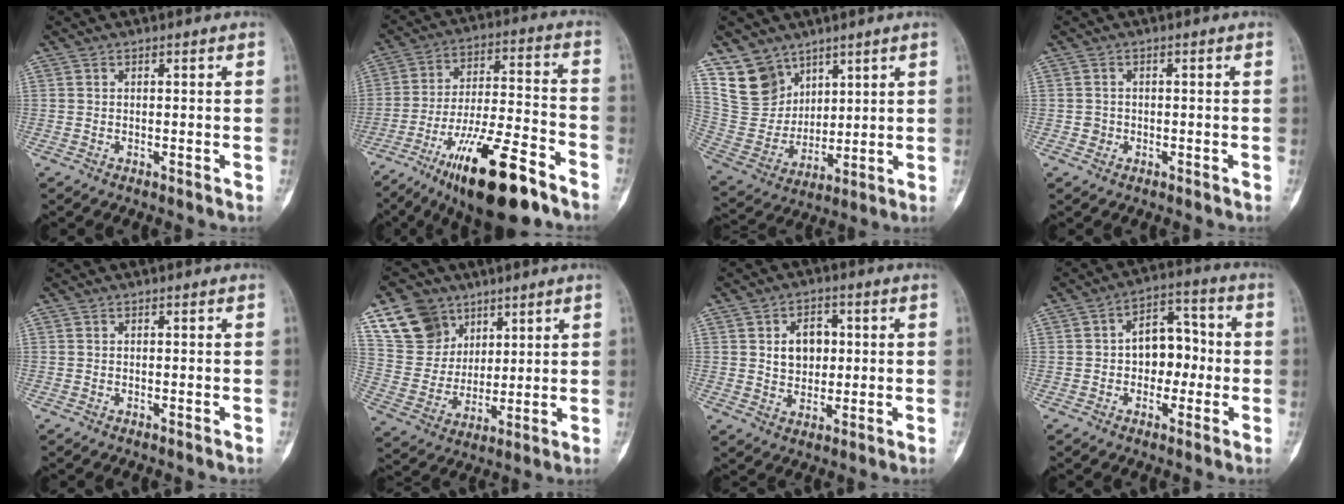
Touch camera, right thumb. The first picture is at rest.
{"total": 20.4, "force": [-12.6, 5.3, 15.2], "torque": [-0.263, 0.063, -0.211]}
{"total": 11.9, "force": [7.9, 8.3, 3.0], "torque": [-0.031, -0.047, 0.177]}
{"total": 1.3, "force": [-0.3, 1.2, 0.1], "torque": [0.009, 0.007, -0.008]}
{"total": 0.0}
{"total": 13.4, "force": [7.9, 10.1, 4.0], "torque": [-0.049, -0.030, 0.163]}
{"total": 7.1, "force": [1.3, 5.4, 4.5], "torque": [-0.037, -0.003, 0.021]}
{"total": 9.3, "force": [-0.5, 6.5, 6.6], "torque": [-0.056, 0.034, -0.019]}